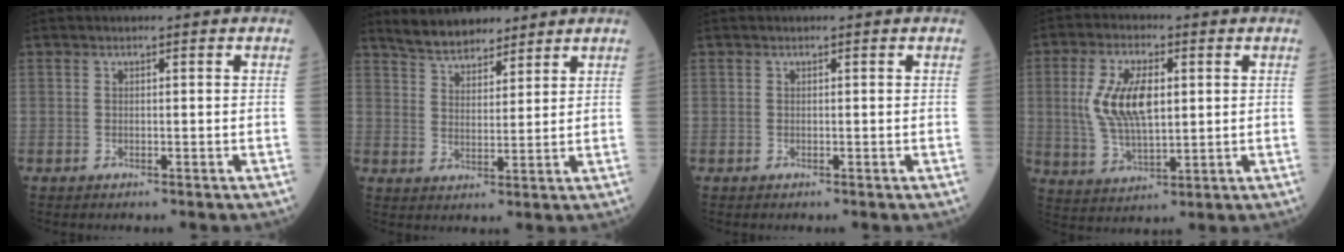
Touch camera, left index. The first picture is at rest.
{"total": 7.1, "force": [6.4, 2.3, 2.0], "torque": [-0.042, 0.017, 0.121]}
{"total": 0.0}
{"total": 9.9, "force": [1.5, 4.0, 8.9], "torque": [-0.197, 0.004, 0.032]}